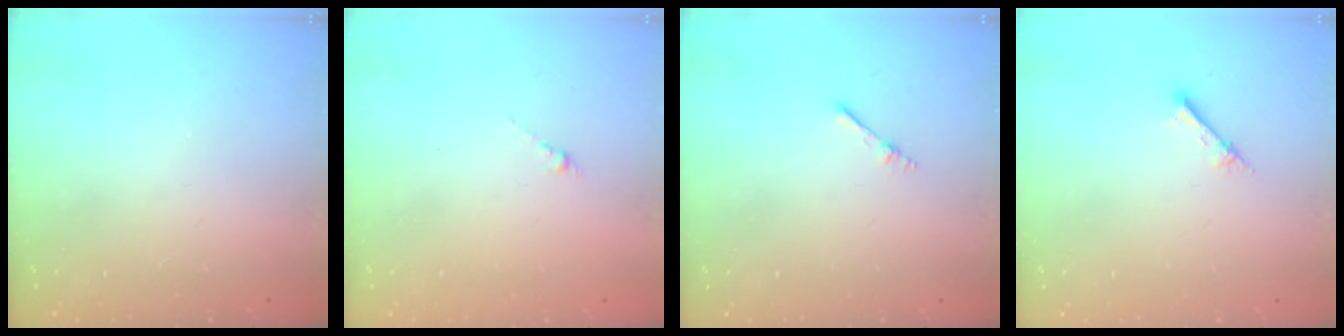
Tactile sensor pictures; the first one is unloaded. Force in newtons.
{"total": 0.0}
{"total": 2.2, "press": 2.1, "slide": 0.3}
{"total": 2.4, "press": 2.4, "slide": 0.3}